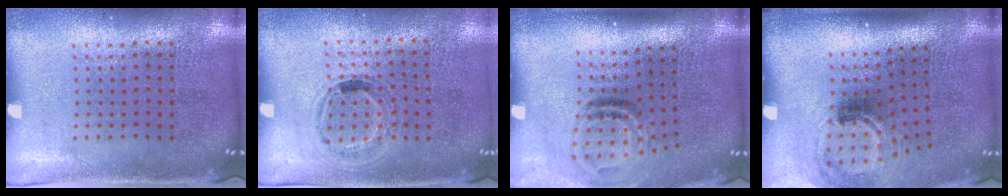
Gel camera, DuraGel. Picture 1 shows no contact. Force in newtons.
{"total": 0.9, "press": 0.7, "slide": 0.6}
{"total": 1.9, "press": 1.1, "slide": 1.5}
{"total": 1.8, "press": 1.2, "slide": 1.4}